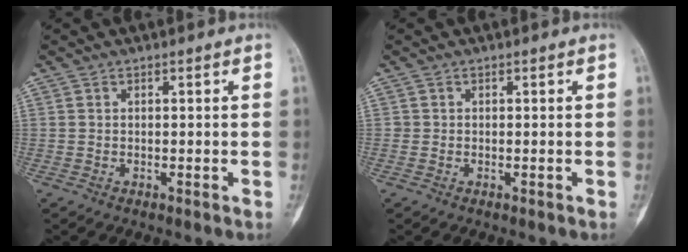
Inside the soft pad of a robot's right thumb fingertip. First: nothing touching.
{"total": 0.0}